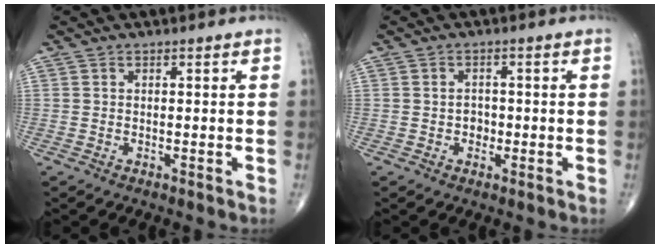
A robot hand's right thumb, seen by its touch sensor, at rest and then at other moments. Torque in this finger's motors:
{"motor_torque": [-0.26, 0.03, 0.14, 0.13, -0.01]}